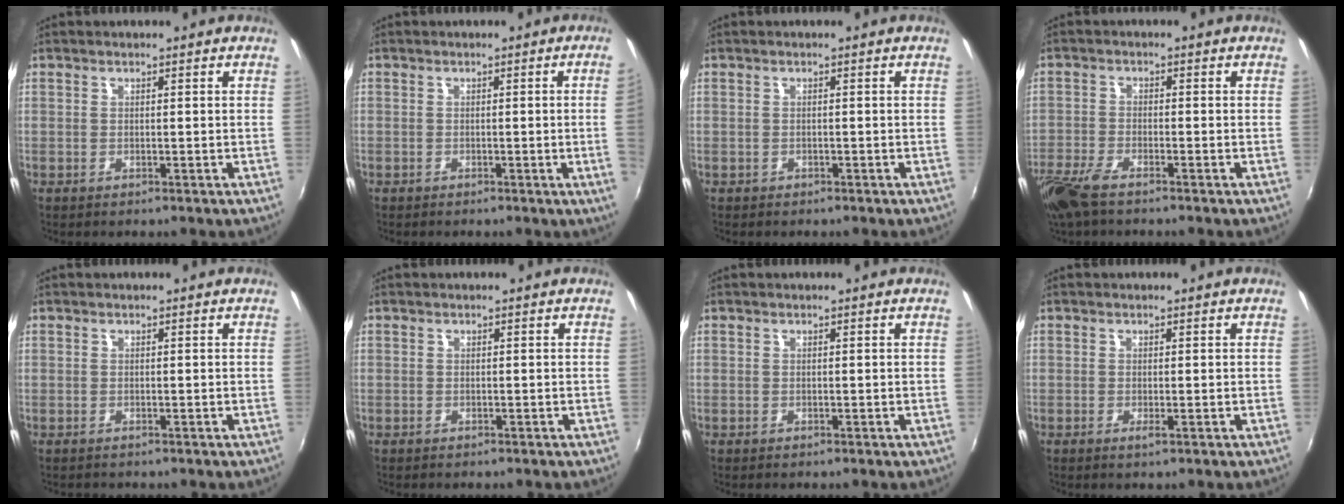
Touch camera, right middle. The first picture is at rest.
{"total": 2.9, "force": [-0.2, -1.7, 2.4], "torque": [-0.037, -0.013, 0.004]}
{"total": 0.8, "force": [-0.6, 0.6, 0.0], "torque": [-0.004, -0.001, -0.007]}
{"total": 7.4, "force": [-5.6, 2.0, 4.4], "torque": [-0.118, -0.024, -0.114]}
{"total": 0.8, "force": [-0.6, 0.5, -0.1], "torque": [-0.001, -0.001, -0.010]}
{"total": 0.0}
{"total": 0.0}
{"total": 0.7, "force": [-0.3, -0.1, 0.6], "torque": [-0.013, -0.003, -0.006]}